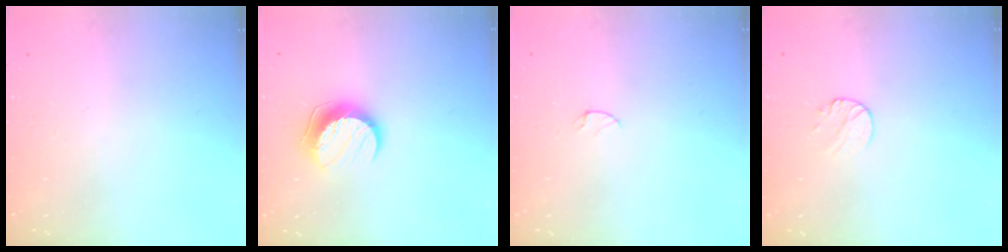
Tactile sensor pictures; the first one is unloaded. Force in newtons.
{"total": 9.7, "press": 9.7, "slide": 0.6}
{"total": 2.9, "press": 2.9, "slide": 0.3}
{"total": 5.3, "press": 5.2, "slide": 0.5}